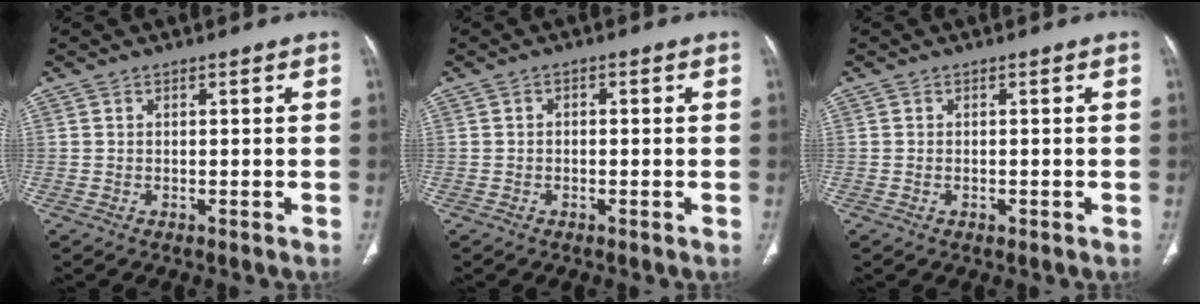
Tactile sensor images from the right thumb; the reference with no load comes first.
{"total": 1.0, "force": [-0.1, 0.7, 0.7], "torque": [-0.007, 0.004, -0.005]}
{"total": 0.7, "force": [-0.3, 0.5, 0.4], "torque": [-0.011, 0.004, -0.001]}